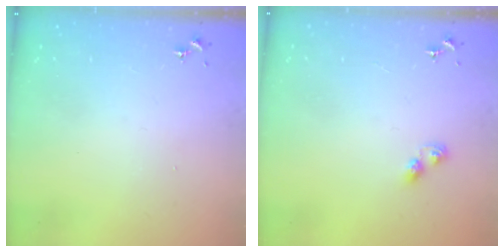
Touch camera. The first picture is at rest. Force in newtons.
{"total": 2.6, "press": 2.5, "slide": 0.4}